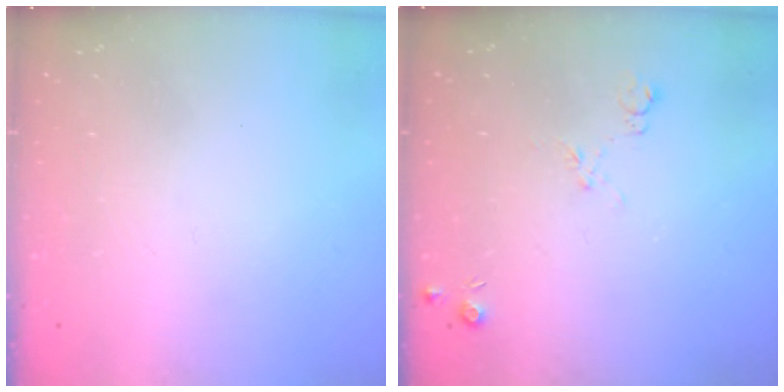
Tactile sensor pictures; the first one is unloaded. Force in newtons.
{"total": 5.1, "press": 5.0, "slide": 0.7}